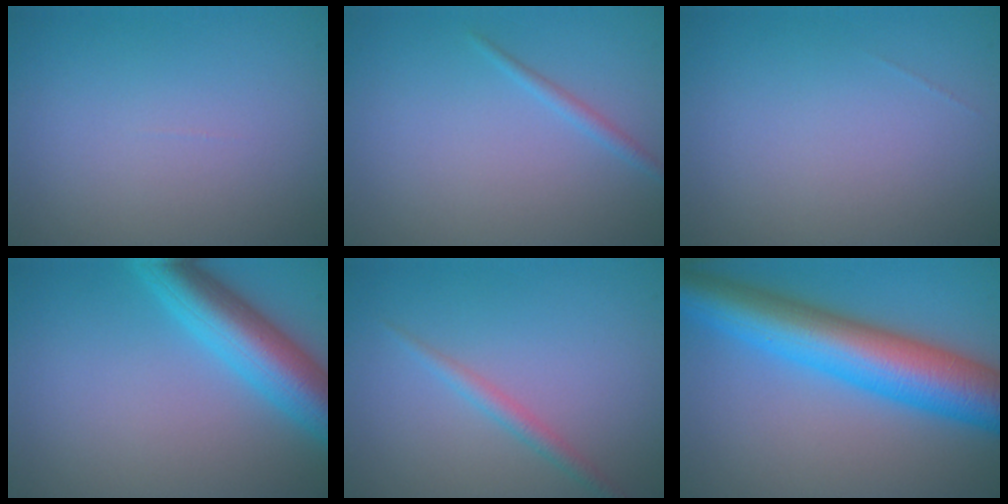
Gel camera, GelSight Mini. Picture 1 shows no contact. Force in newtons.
{"total": 1.0, "press": 1.0, "slide": 0.0}
{"total": 0.0}
{"total": 6.9, "press": 6.9, "slide": 0.2}
{"total": 1.5, "press": 1.5, "slide": 0.0}
{"total": 10.5, "press": 10.5, "slide": 0.3}